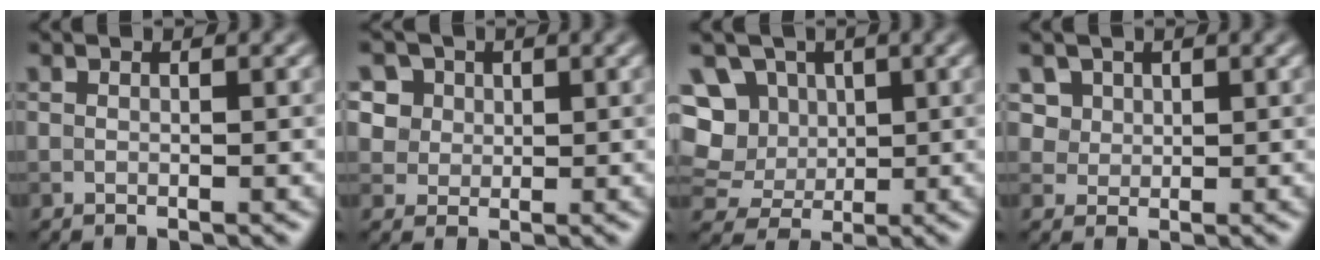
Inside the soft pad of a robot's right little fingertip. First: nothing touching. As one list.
[{"total": 6.3, "force": [3.2, 4.8, 2.4], "torque": [-0.048, 0.014, 0.047]}, {"total": 9.7, "force": [3.2, 8.2, 4.1], "torque": [-0.093, 0.031, 0.040]}, {"total": 4.5, "force": [2.5, 3.3, 1.8], "torque": [-0.048, 0.003, 0.044]}]